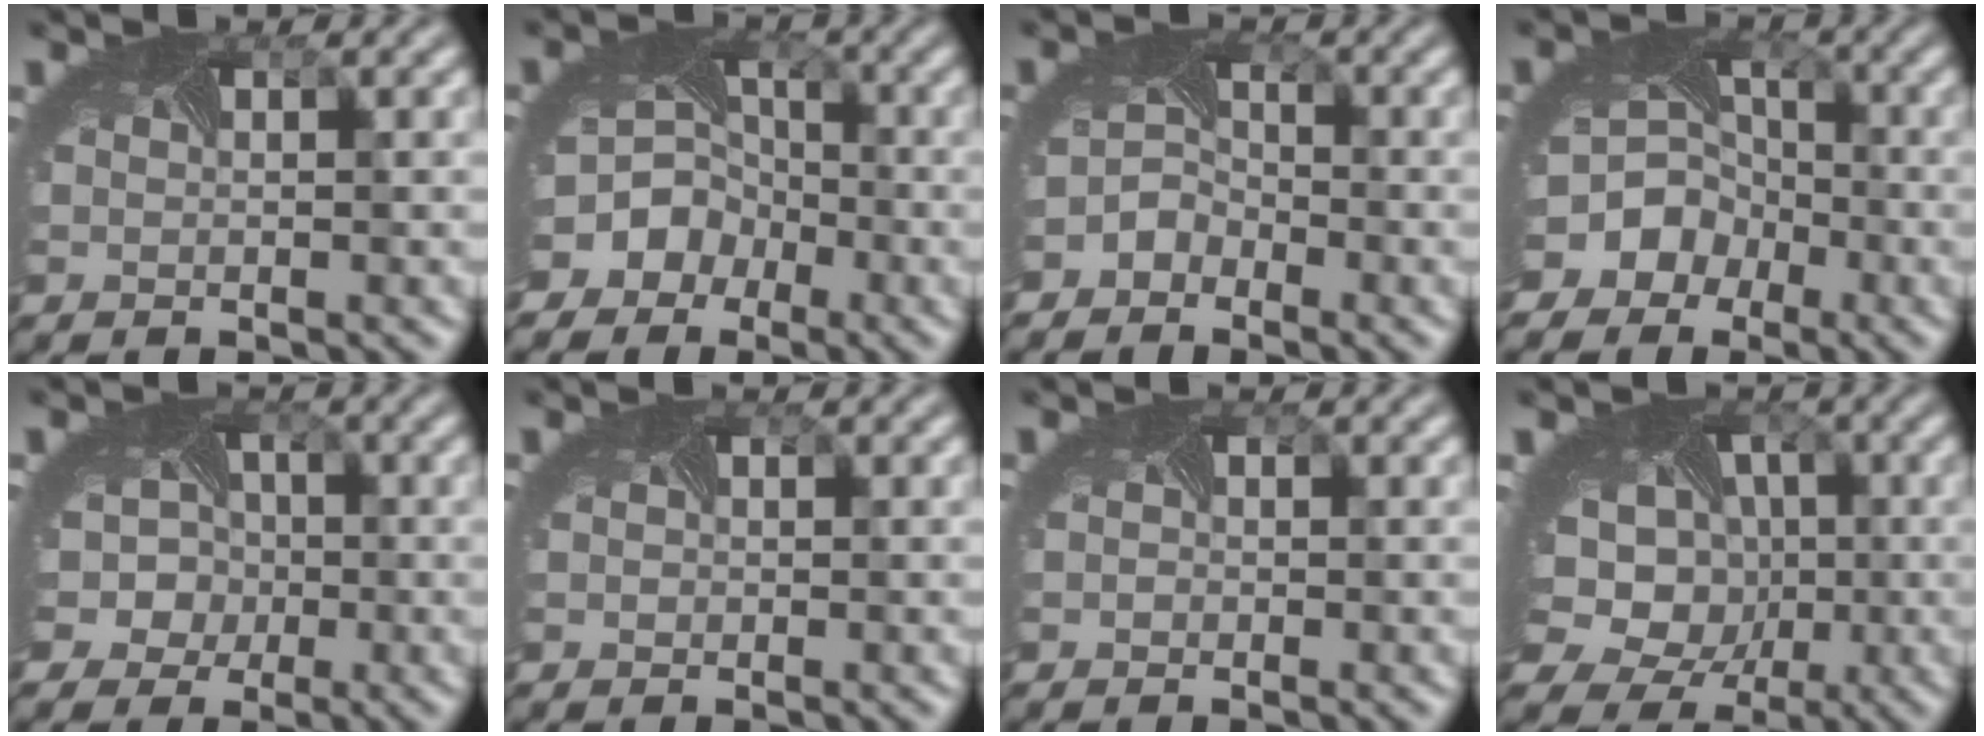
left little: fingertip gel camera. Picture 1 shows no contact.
{"total": 8.4, "force": [-4.1, 7.0, 2.3], "torque": [-0.038, -0.017, -0.081]}
{"total": 2.2, "force": [-1.8, 1.2, 0.2], "torque": [-0.009, -0.002, -0.040]}
{"total": 9.2, "force": [-4.3, 7.8, 2.6], "torque": [-0.053, -0.017, -0.084]}
{"total": 7.9, "force": [-0.7, 7.1, 3.4], "torque": [-0.055, 0.012, -0.053]}
{"total": 0.7, "force": [0.1, 0.7, 0.1], "torque": [0.001, -0.004, -0.003]}
{"total": 0.6, "force": [-0.1, 0.6, 0.0], "torque": [0.000, -0.006, -0.008]}
{"total": 11.0, "force": [-0.4, 9.5, 5.6], "torque": [-0.103, -0.006, -0.031]}